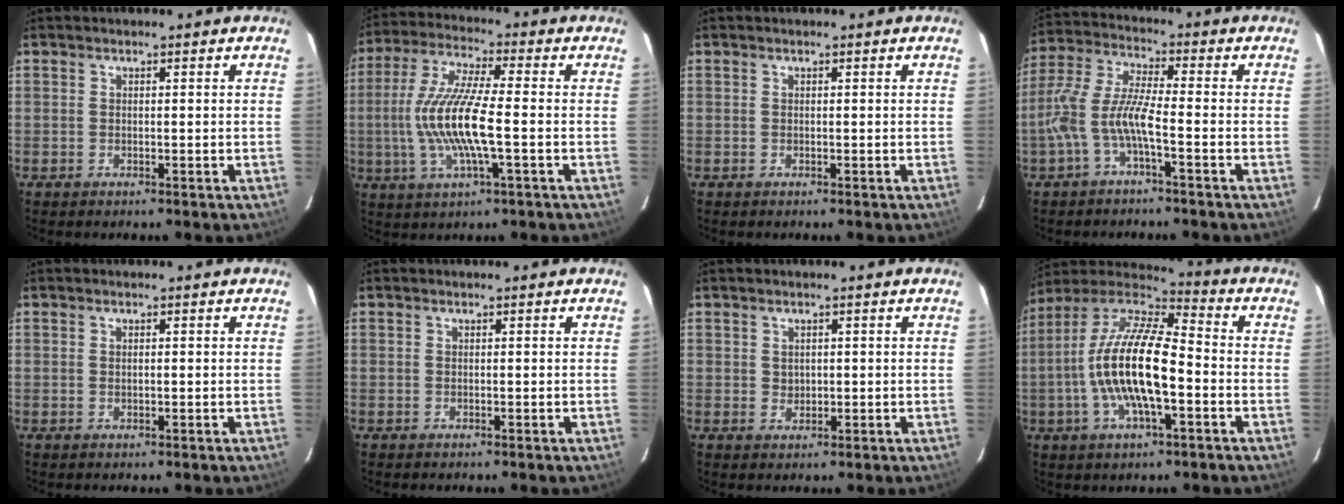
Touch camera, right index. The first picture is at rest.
{"total": 13.5, "force": [-2.0, 1.9, 13.2], "torque": [-0.267, -0.002, -0.039]}
{"total": 0.0}
{"total": 8.8, "force": [-3.4, 1.3, 8.0], "torque": [-0.185, 0.008, -0.068]}
{"total": 0.6, "force": [0.2, 0.4, 0.5], "torque": [-0.010, 0.002, 0.003]}
{"total": 0.0}
{"total": 1.6, "force": [0.6, 1.4, 0.6], "torque": [-0.005, 0.004, 0.014]}
{"total": 18.0, "force": [-3.5, 5.6, 16.8], "torque": [-0.320, -0.001, -0.074]}